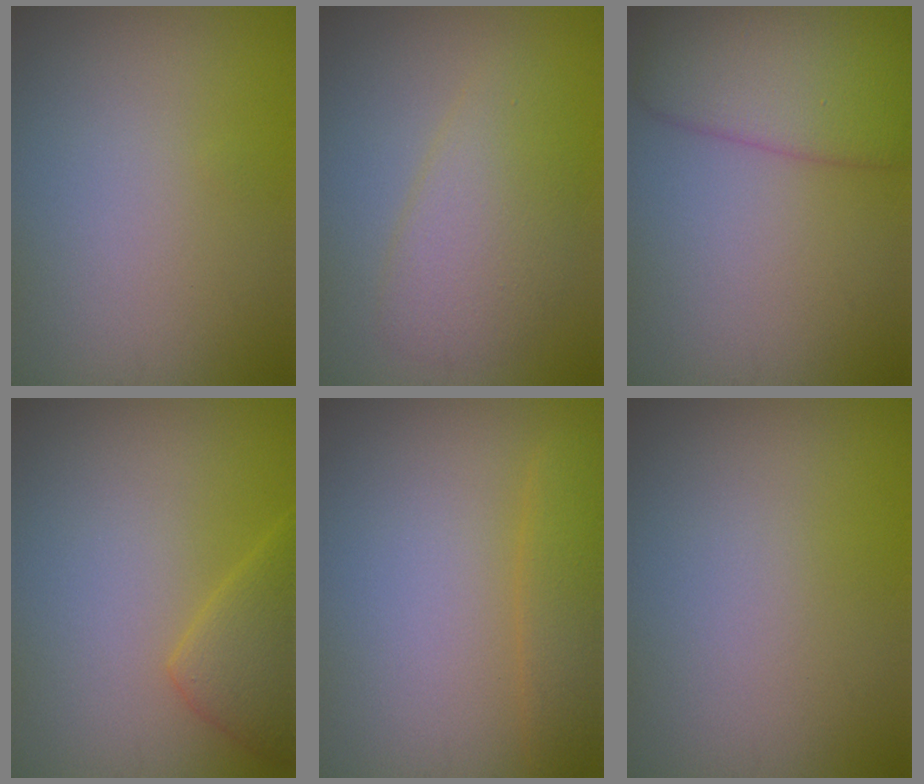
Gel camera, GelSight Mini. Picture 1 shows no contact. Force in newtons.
{"total": 3.6, "press": 3.6, "slide": 0.0}
{"total": 5.9, "press": 5.9, "slide": 0.2}
{"total": 2.9, "press": 2.9, "slide": 0.2}
{"total": 2.4, "press": 2.4, "slide": 0.2}
{"total": 0.0}